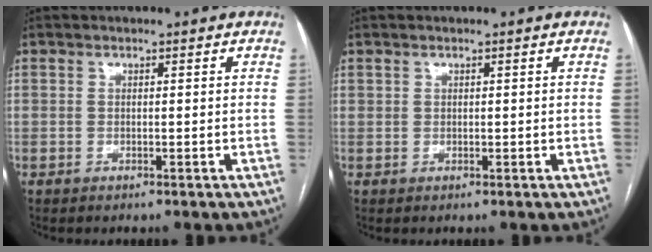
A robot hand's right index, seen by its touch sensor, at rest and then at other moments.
{"total": 0.6, "force": [0.4, 0.4, 0.0], "torque": [0.006, 0.000, 0.007]}